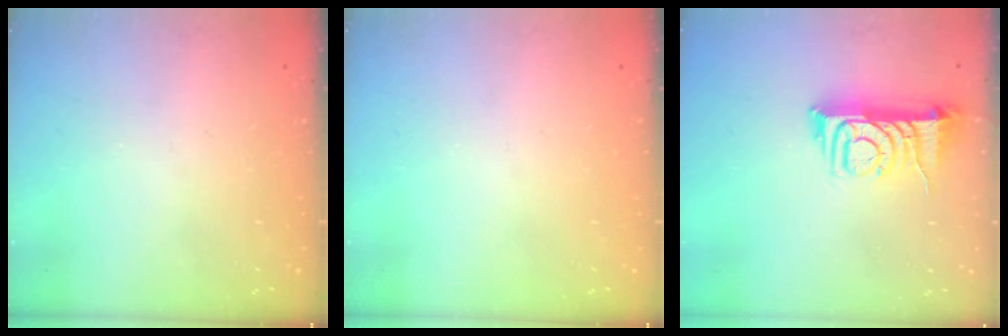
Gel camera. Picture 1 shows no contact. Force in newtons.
{"total": 0.0}
{"total": 9.5, "press": 9.5, "slide": 0.7}